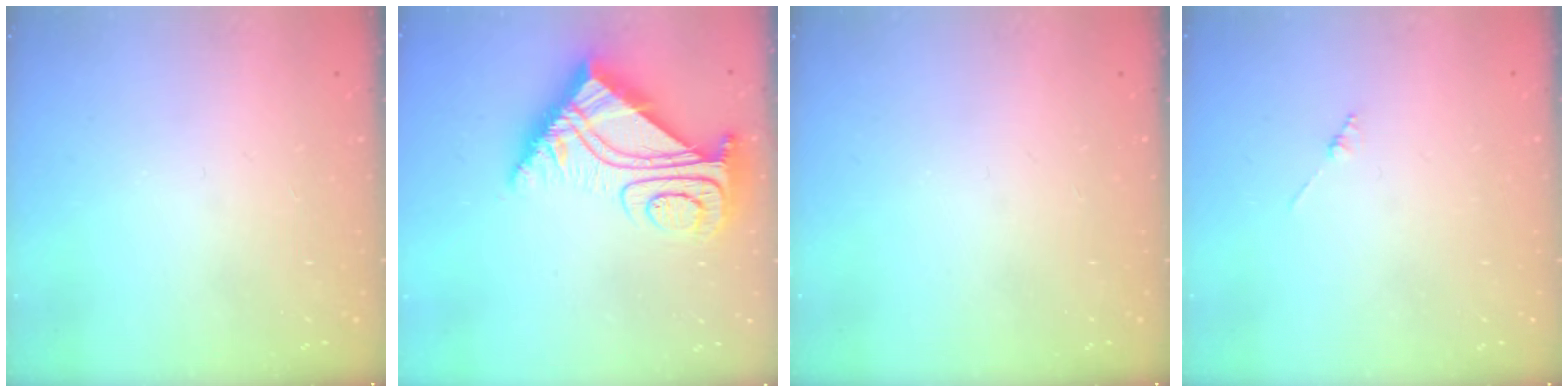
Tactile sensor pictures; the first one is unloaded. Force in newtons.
{"total": 11.0, "press": 10.9, "slide": 1.0}
{"total": 0.0}
{"total": 1.3, "press": 1.3, "slide": 0.3}